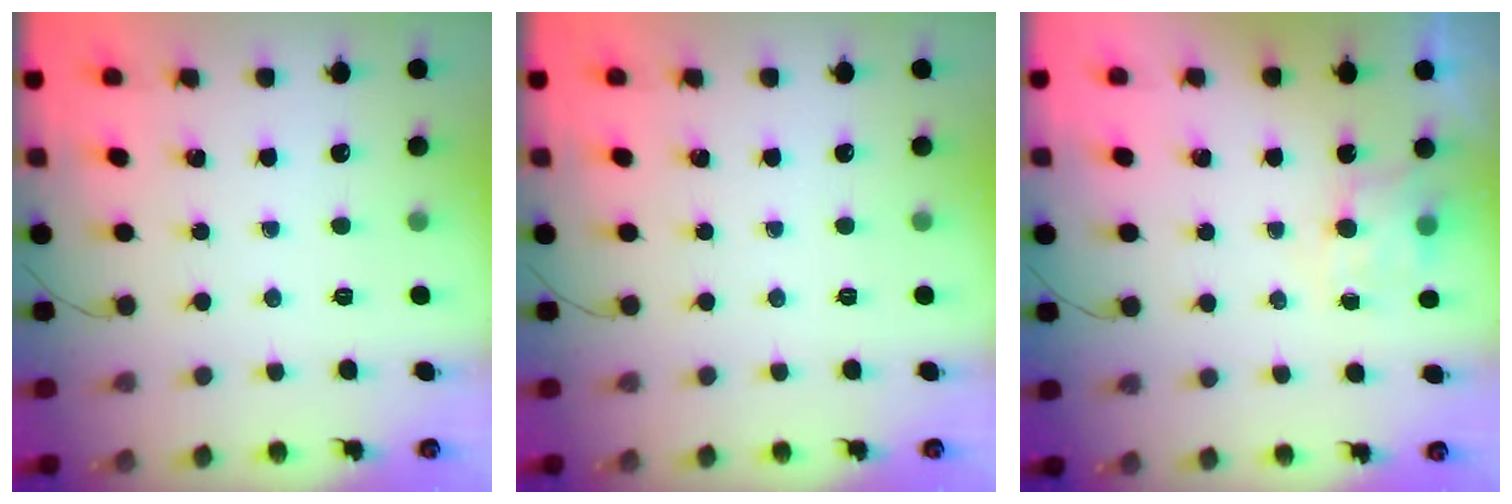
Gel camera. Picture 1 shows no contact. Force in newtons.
{"total": 0.0}
{"total": 5.7, "press": 5.6, "slide": 1.2}